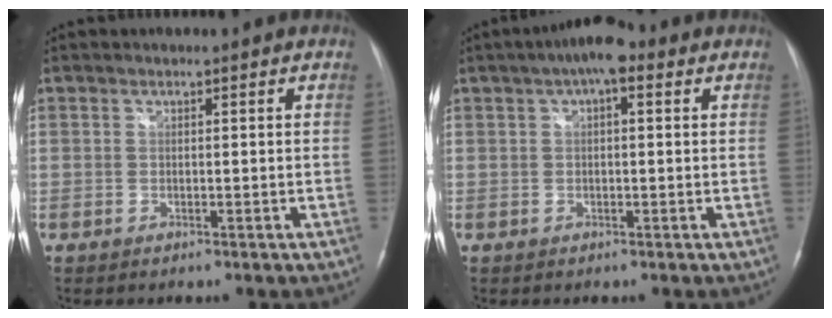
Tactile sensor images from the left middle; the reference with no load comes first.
{"total": 7.2, "force": [3.4, 2.4, 5.8], "torque": [-0.105, 0.033, 0.049]}